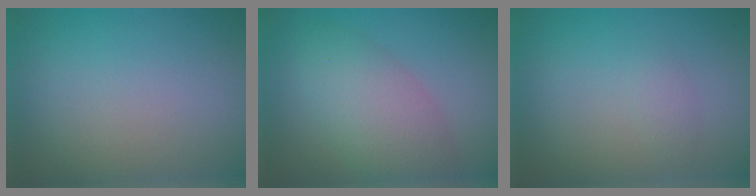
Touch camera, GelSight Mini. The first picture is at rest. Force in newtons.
{"total": 5.3, "press": 5.3, "slide": 0.3}
{"total": 0.9, "press": 0.9, "slide": 0.0}